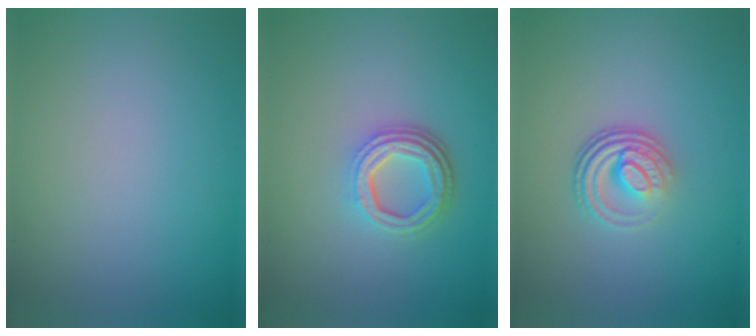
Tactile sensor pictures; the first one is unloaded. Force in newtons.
{"total": 4.3, "press": 3.2, "slide": 2.9}
{"total": 4.0, "press": 2.7, "slide": 3.0}